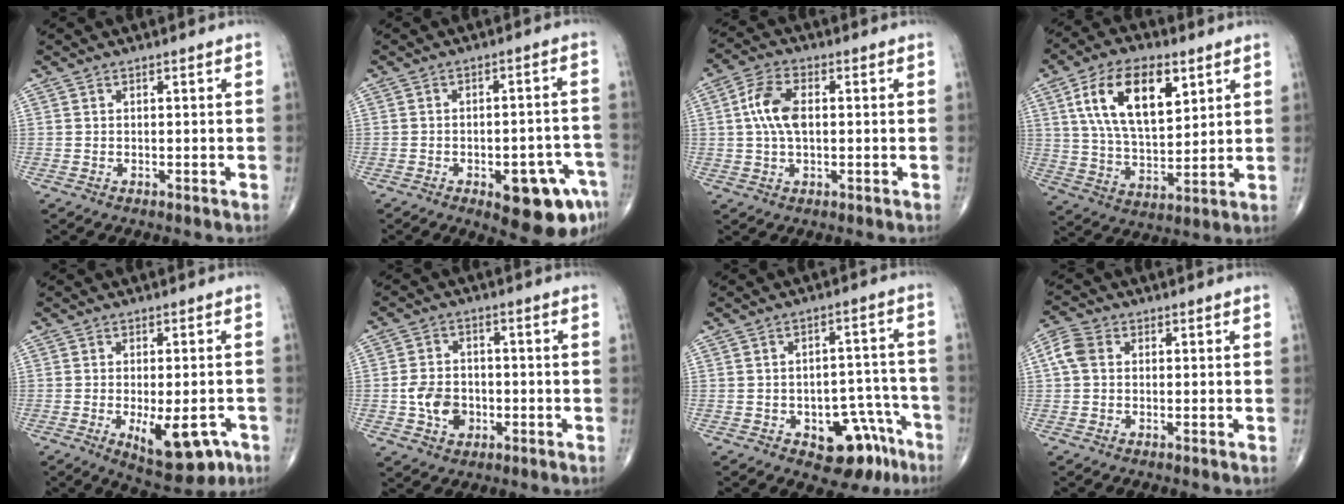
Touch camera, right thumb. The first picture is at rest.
{"total": 13.1, "force": [-6.3, 5.1, 10.2], "torque": [-0.098, 0.036, -0.071]}
{"total": 7.7, "force": [0.9, 4.1, 6.5], "torque": [-0.135, 0.013, 0.012]}
{"total": 16.8, "force": [6.7, 8.4, 12.9], "torque": [-0.207, -0.019, 0.124]}
{"total": 11.1, "force": [-4.1, 4.8, 9.1], "torque": [-0.113, -0.002, -0.048]}
{"total": 7.3, "force": [-1.7, 5.6, 4.3], "torque": [-0.057, 0.010, -0.029]}
{"total": 11.6, "force": [-6.1, 6.6, 7.3], "torque": [-0.048, 0.055, -0.074]}
{"total": 4.5, "force": [0.6, 3.5, 2.8], "torque": [-0.063, 0.014, 0.005]}